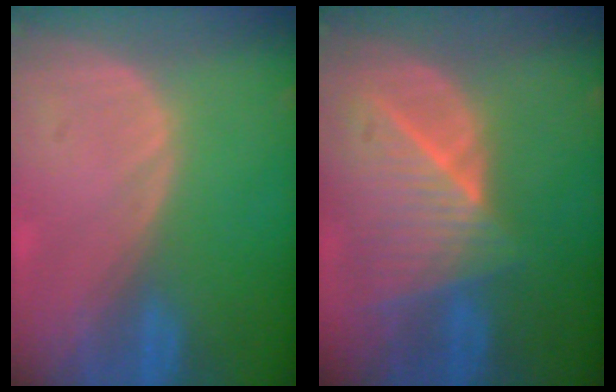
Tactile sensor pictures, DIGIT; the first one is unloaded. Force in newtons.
{"total": 8.8, "press": 7.9, "slide": 3.9}